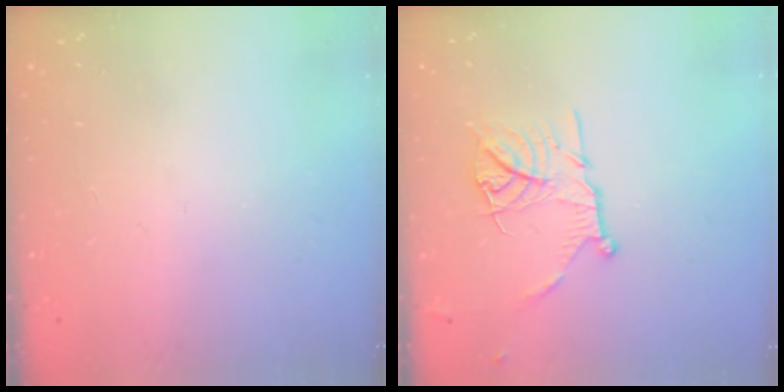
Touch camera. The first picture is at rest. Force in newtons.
{"total": 12.8, "press": 12.8, "slide": 1.1}